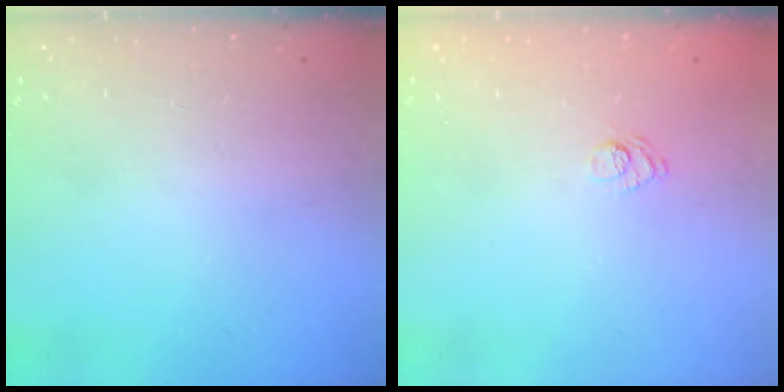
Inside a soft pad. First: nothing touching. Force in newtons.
{"total": 6.6, "press": 6.5, "slide": 1.4}